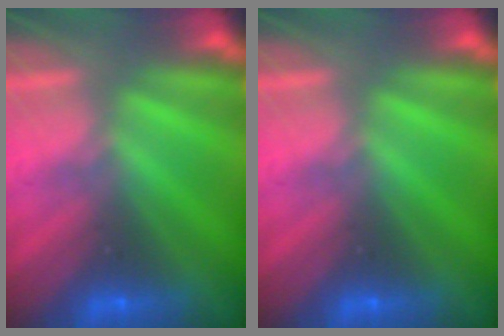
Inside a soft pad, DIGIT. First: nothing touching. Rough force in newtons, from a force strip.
{"total": 0.0}